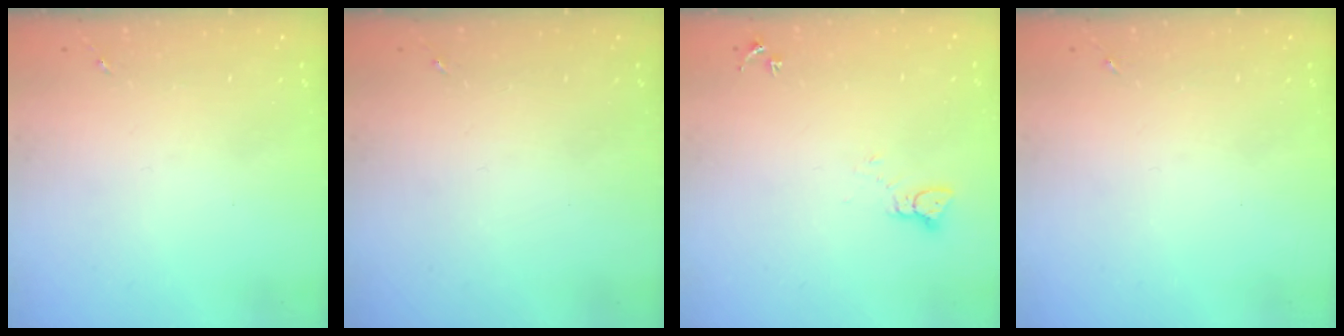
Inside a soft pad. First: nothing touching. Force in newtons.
{"total": 0.0}
{"total": 2.2, "press": 2.2, "slide": 0.2}
{"total": 0.0}